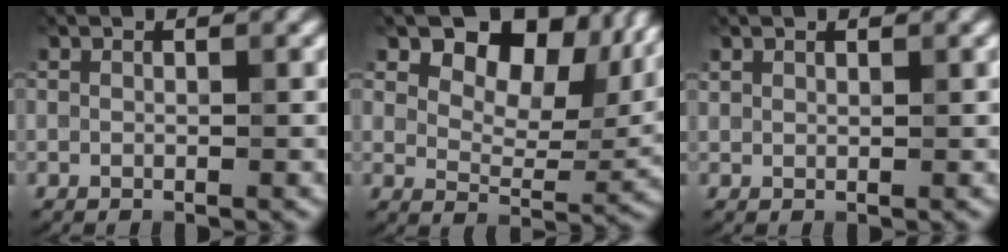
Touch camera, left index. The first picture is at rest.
{"total": 11.4, "force": [6.0, 6.6, 7.2], "torque": [-0.106, 0.003, 0.096]}
{"total": 0.7, "force": [0.6, 0.2, 0.1], "torque": [-0.005, -0.001, 0.015]}